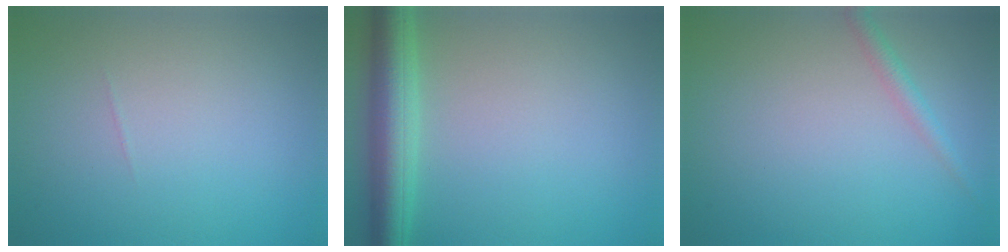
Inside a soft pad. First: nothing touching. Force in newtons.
{"total": 5.1, "press": 5.1, "slide": 0.3}
{"total": 1.5, "press": 1.5, "slide": 0.0}